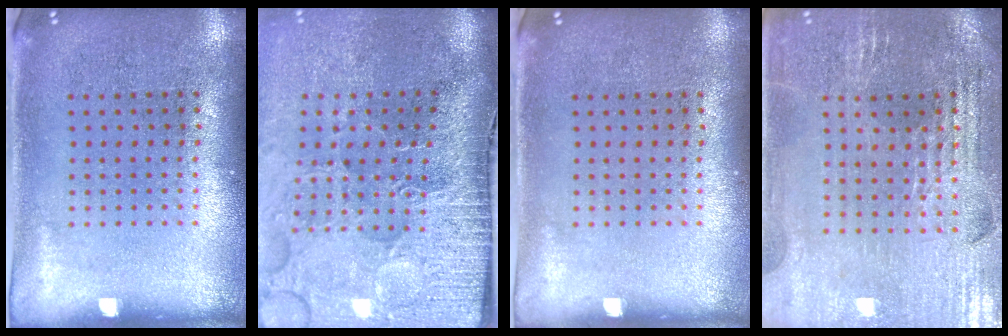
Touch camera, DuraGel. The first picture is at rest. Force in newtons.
{"total": 4.9, "press": 4.0, "slide": 2.8}
{"total": 0.0}
{"total": 2.9, "press": 2.8, "slide": 0.5}